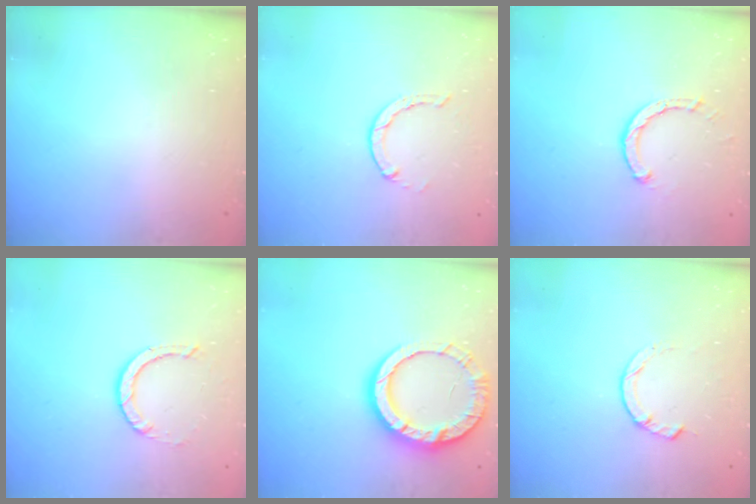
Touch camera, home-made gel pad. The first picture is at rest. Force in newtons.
{"total": 1.3, "press": 1.3, "slide": 0.3}
{"total": 2.6, "press": 2.6, "slide": 0.3}
{"total": 2.9, "press": 2.9, "slide": 0.2}
{"total": 14.3, "press": 14.2, "slide": 1.7}
{"total": 4.0, "press": 3.9, "slide": 0.7}